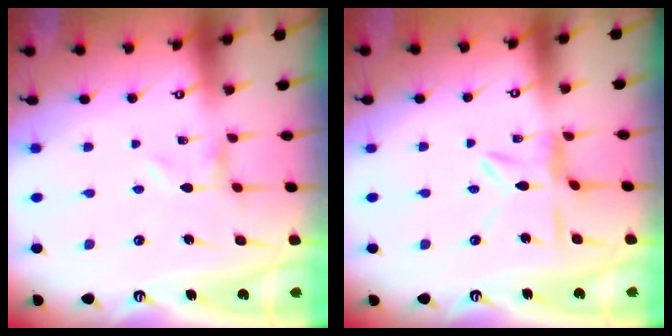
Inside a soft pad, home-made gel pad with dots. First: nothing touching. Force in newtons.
{"total": 5.8, "press": 5.8, "slide": 0.5}